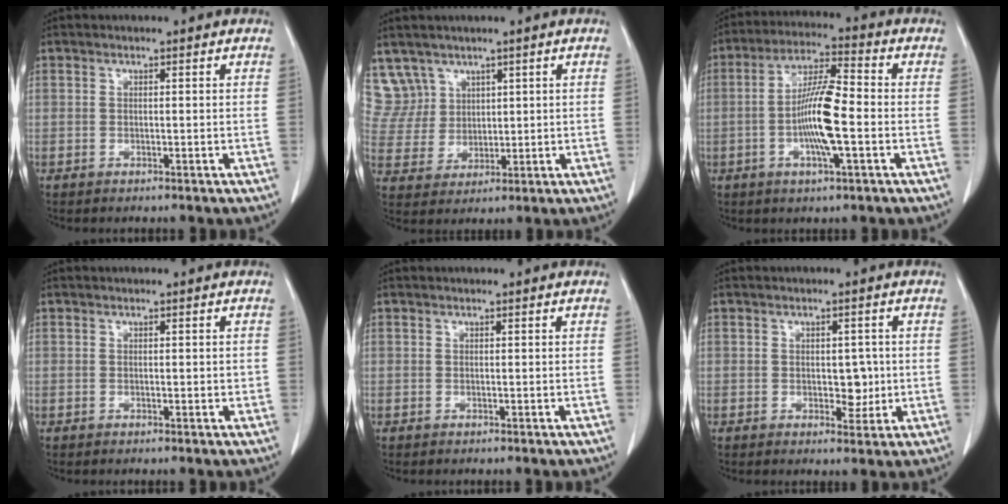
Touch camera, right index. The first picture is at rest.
{"total": 7.6, "force": [4.9, 5.8, -0.2], "torque": [0.002, 0.016, 0.112]}
{"total": 10.4, "force": [-2.0, 1.3, 10.1], "torque": [-0.193, 0.003, -0.042]}
{"total": 1.2, "force": [0.0, 0.7, 0.9], "torque": [-0.010, 0.003, 0.002]}
{"total": 0.0}
{"total": 3.6, "force": [-0.1, 2.2, 2.9], "torque": [-0.033, -0.001, 0.004]}